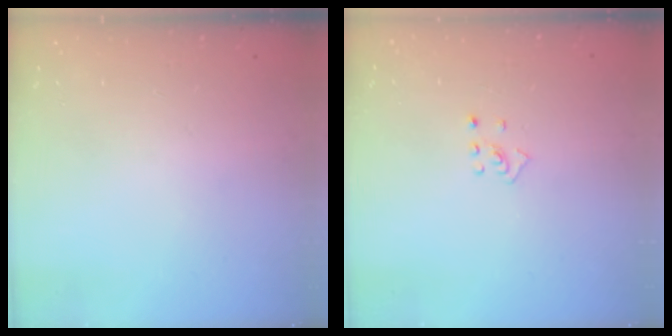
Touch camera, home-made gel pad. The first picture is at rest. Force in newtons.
{"total": 2.5, "press": 2.4, "slide": 0.8}